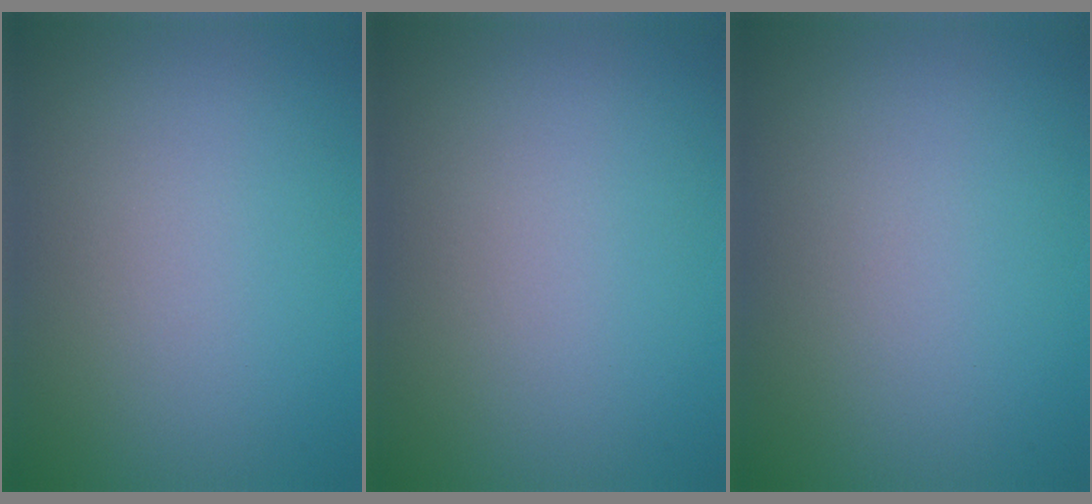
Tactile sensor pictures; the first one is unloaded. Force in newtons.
{"total": 0.0}
{"total": 0.0}